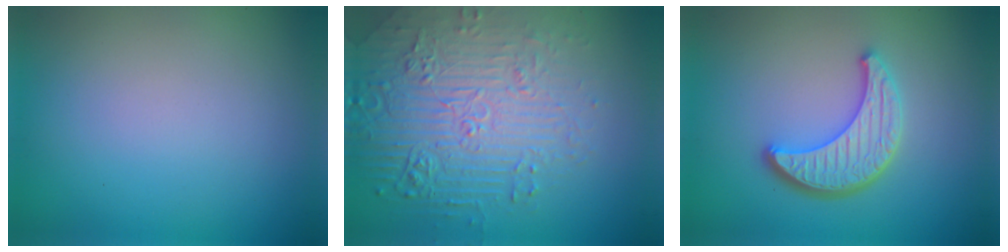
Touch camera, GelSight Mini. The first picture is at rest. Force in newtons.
{"total": 7.3, "press": 5.4, "slide": 4.8}
{"total": 4.4, "press": 3.8, "slide": 2.3}